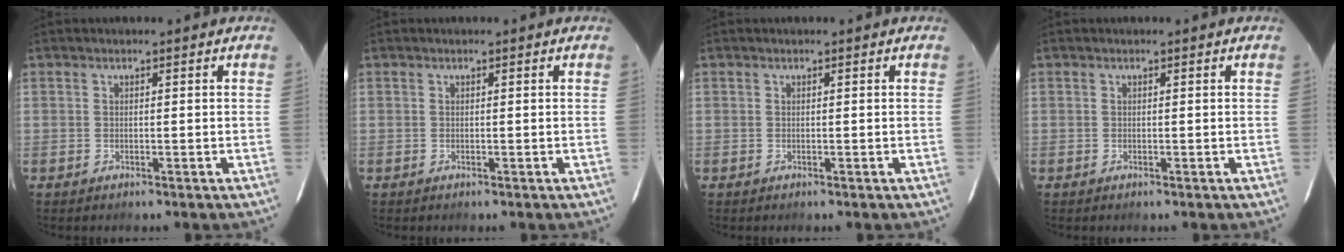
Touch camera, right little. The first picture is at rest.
{"total": 0.0}
{"total": 0.0}
{"total": 0.0}